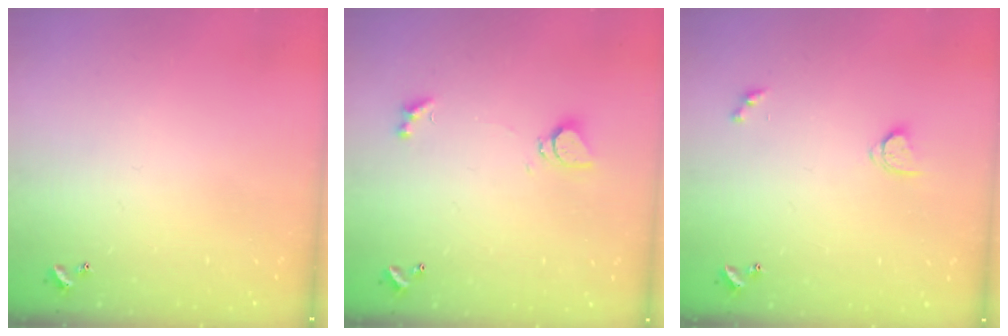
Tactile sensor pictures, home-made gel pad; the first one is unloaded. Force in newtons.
{"total": 1.0, "press": 0.9, "slide": 0.4}
{"total": 2.8, "press": 2.8, "slide": 0.3}